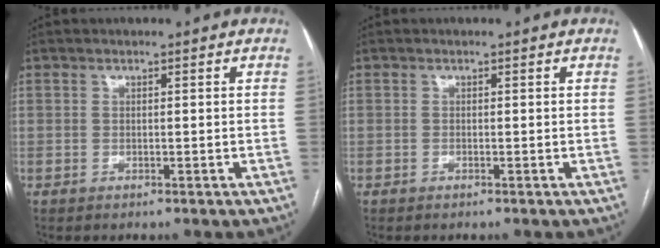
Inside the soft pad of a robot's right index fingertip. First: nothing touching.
{"total": 0.0}